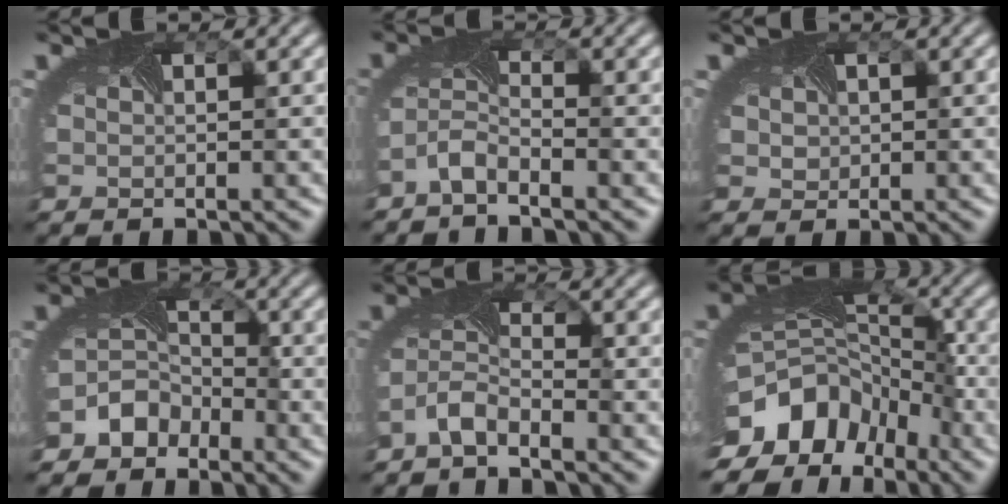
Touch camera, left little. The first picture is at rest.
{"total": 2.3, "force": [-2.1, 0.2, 0.9], "torque": [-0.031, -0.003, -0.050]}
{"total": 1.6, "force": [0.6, 1.4, 0.5], "torque": [-0.014, 0.003, 0.004]}
{"total": 3.8, "force": [-2.6, 2.5, 0.9], "torque": [-0.013, -0.001, -0.059]}
{"total": 2.6, "force": [-2.3, 0.6, 1.1], "torque": [-0.037, -0.005, -0.053]}
{"total": 13.0, "force": [-6.8, 9.1, 6.4], "torque": [-0.132, -0.022, -0.101]}